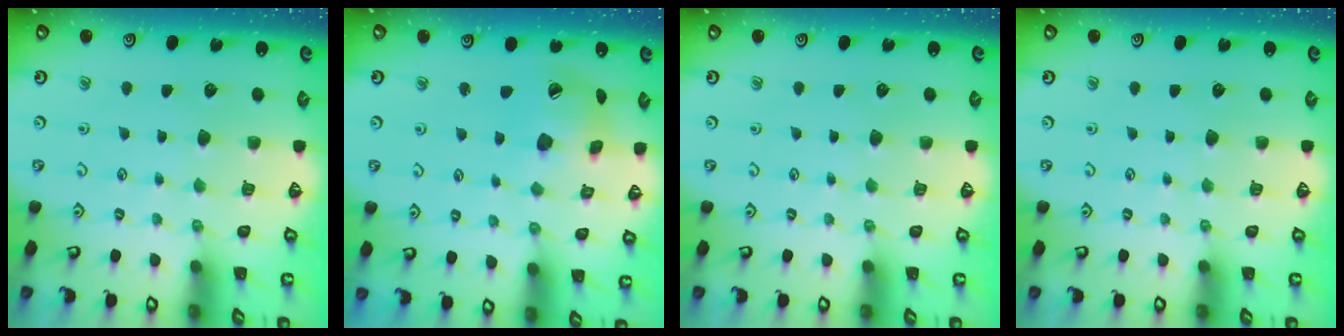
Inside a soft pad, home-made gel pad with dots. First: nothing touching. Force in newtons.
{"total": 10.8, "press": 10.7, "slide": 1.4}
{"total": 0.0}
{"total": 0.0}